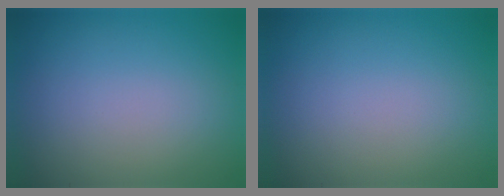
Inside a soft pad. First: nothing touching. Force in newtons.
{"total": 0.0}